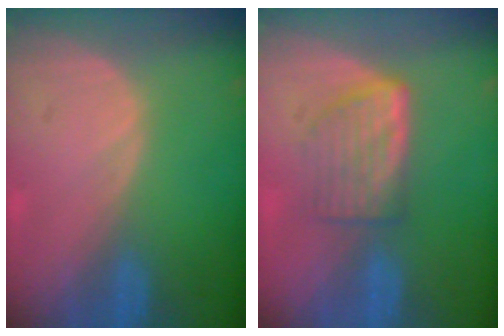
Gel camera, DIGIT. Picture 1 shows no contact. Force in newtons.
{"total": 6.1, "press": 5.4, "slide": 2.7}